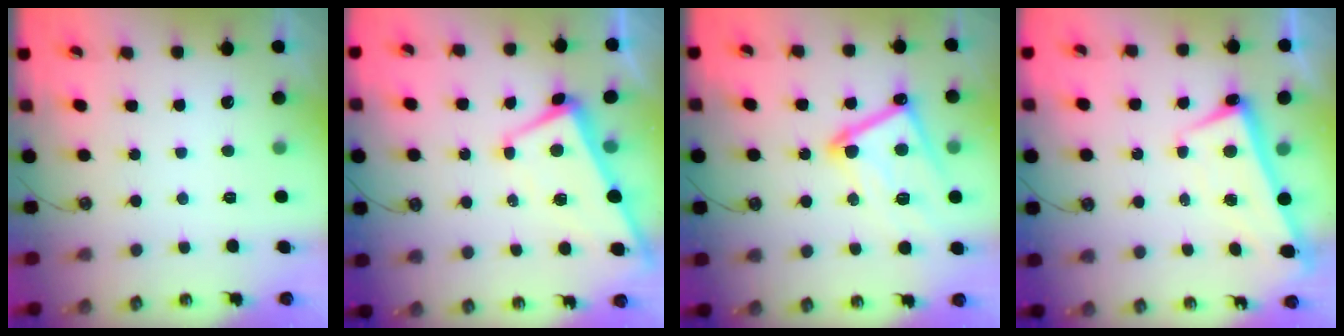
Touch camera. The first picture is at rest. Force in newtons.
{"total": 1.9, "press": 1.8, "slide": 0.7}
{"total": 15.0, "press": 15.0, "slide": 0.2}
{"total": 2.7, "press": 2.6, "slide": 0.8}